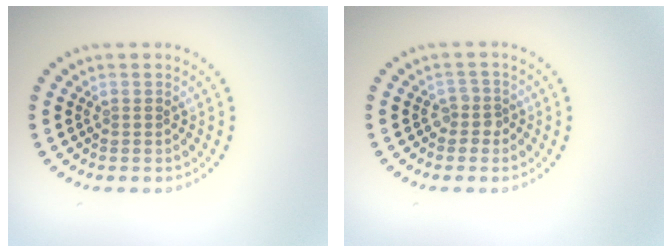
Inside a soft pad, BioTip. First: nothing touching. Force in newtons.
{"total": 1.4, "press": 1.2, "slide": 0.8}